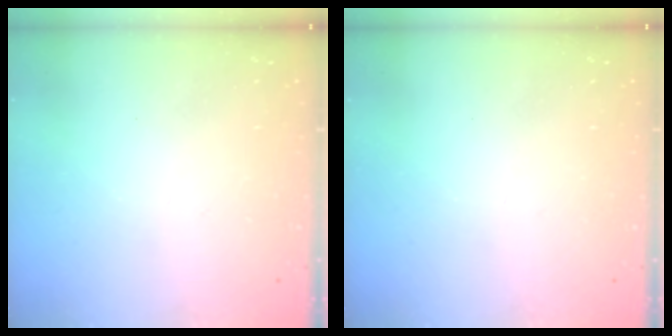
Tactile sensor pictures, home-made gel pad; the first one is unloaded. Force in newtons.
{"total": 0.0}